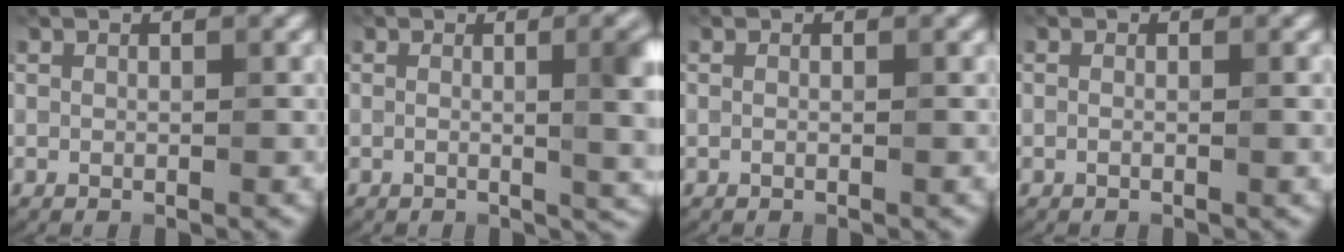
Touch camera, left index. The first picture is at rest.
{"total": 7.4, "force": [0.1, 2.9, 6.9], "torque": [-0.053, 0.005, 0.000]}
{"total": 0.0}
{"total": 1.0, "force": [-0.1, 0.3, 0.9], "torque": [-0.014, -0.009, -0.007]}